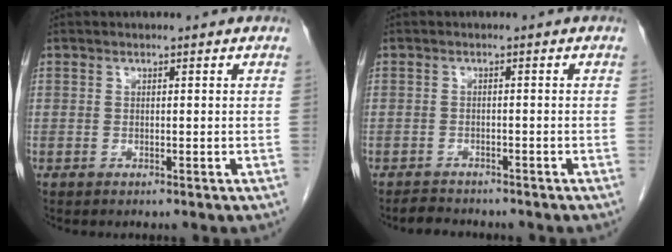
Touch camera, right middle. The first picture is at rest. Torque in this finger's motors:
{"motor_torque": [0.02, -0.02, -0.02, 0.00]}